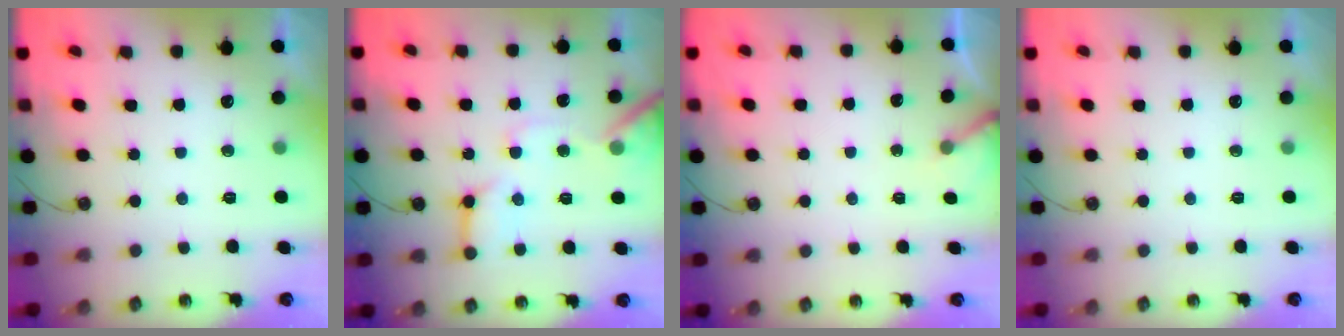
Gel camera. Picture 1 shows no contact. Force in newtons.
{"total": 12.1, "press": 12.0, "slide": 1.5}
{"total": 4.0, "press": 3.9, "slide": 0.3}
{"total": 0.0}